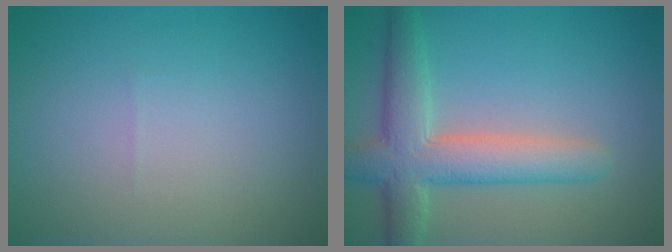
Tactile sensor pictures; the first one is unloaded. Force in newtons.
{"total": 5.9, "press": 5.9, "slide": 0.6}